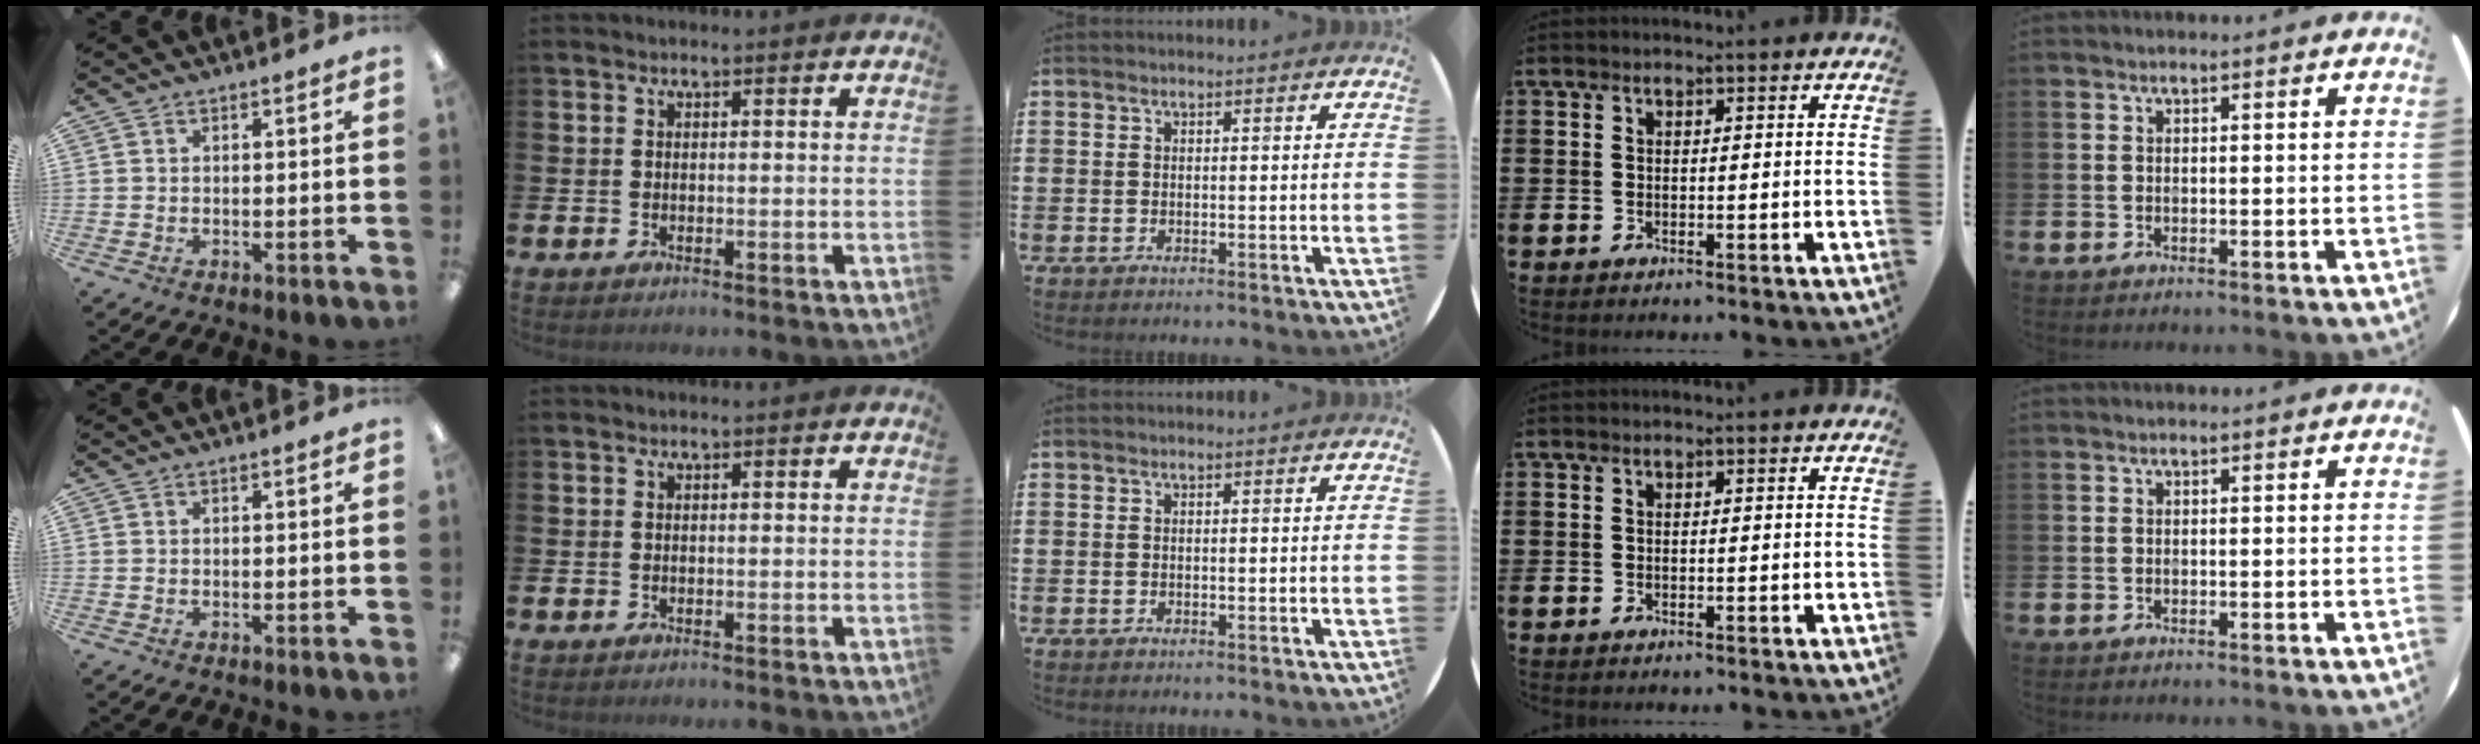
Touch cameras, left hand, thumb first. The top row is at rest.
{}